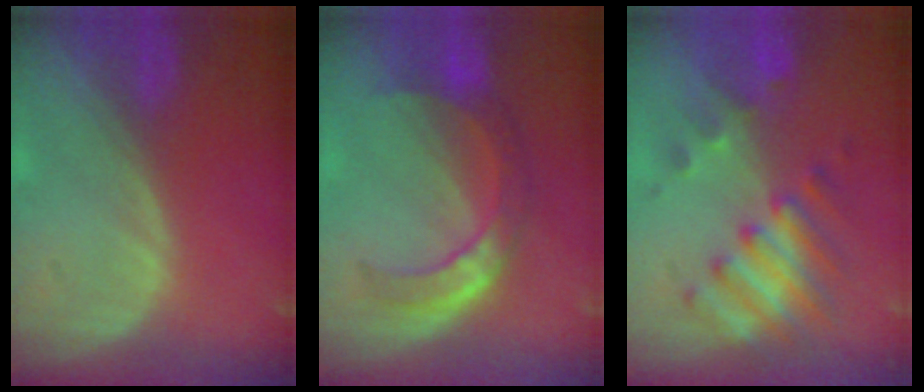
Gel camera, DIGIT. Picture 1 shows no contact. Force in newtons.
{"total": 6.8, "press": 6.6, "slide": 1.9}
{"total": 8.2, "press": 7.3, "slide": 3.8}